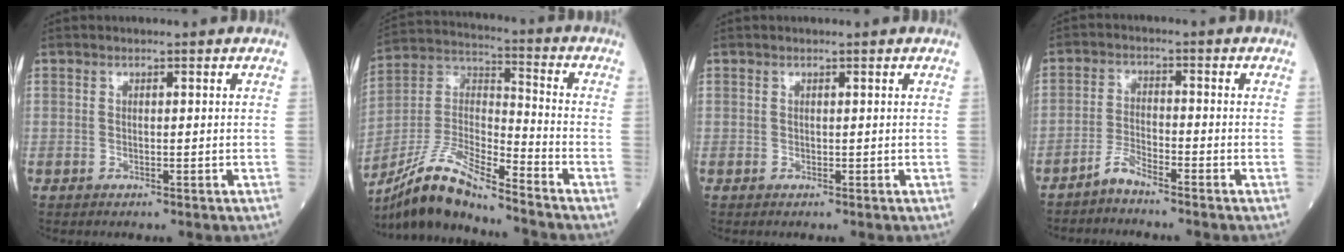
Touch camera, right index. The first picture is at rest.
{"total": 14.5, "force": [-12.8, 0.6, 6.6], "torque": [-0.143, 0.007, -0.242]}
{"total": 0.0}
{"total": 3.3, "force": [-3.1, 0.1, 1.2], "torque": [-0.032, -0.009, -0.064]}